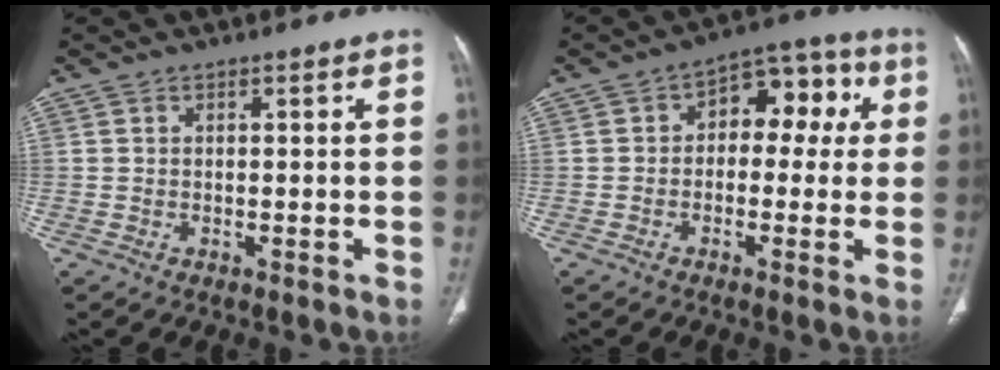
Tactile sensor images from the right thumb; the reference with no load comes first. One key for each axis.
{"total": 10.4, "fx": 1.6, "fy": 6.7, "fz": 7.7, "tx": -0.051, "ty": 0.037, "tz": 0.012}